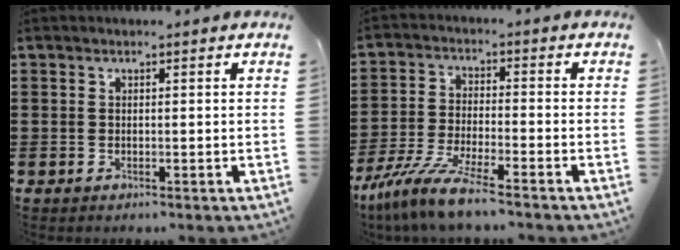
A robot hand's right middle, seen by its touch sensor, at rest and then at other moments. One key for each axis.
{"total": 7.9, "fx": -6.8, "fy": 0.0, "fz": 3.9, "tx": -0.090, "ty": -0.014, "tz": -0.133}